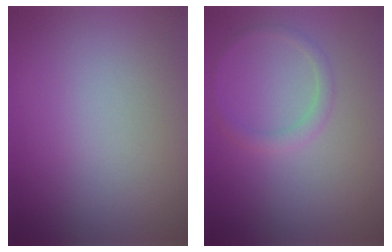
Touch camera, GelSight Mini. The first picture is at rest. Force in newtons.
{"total": 1.3, "press": 1.3, "slide": 0.1}